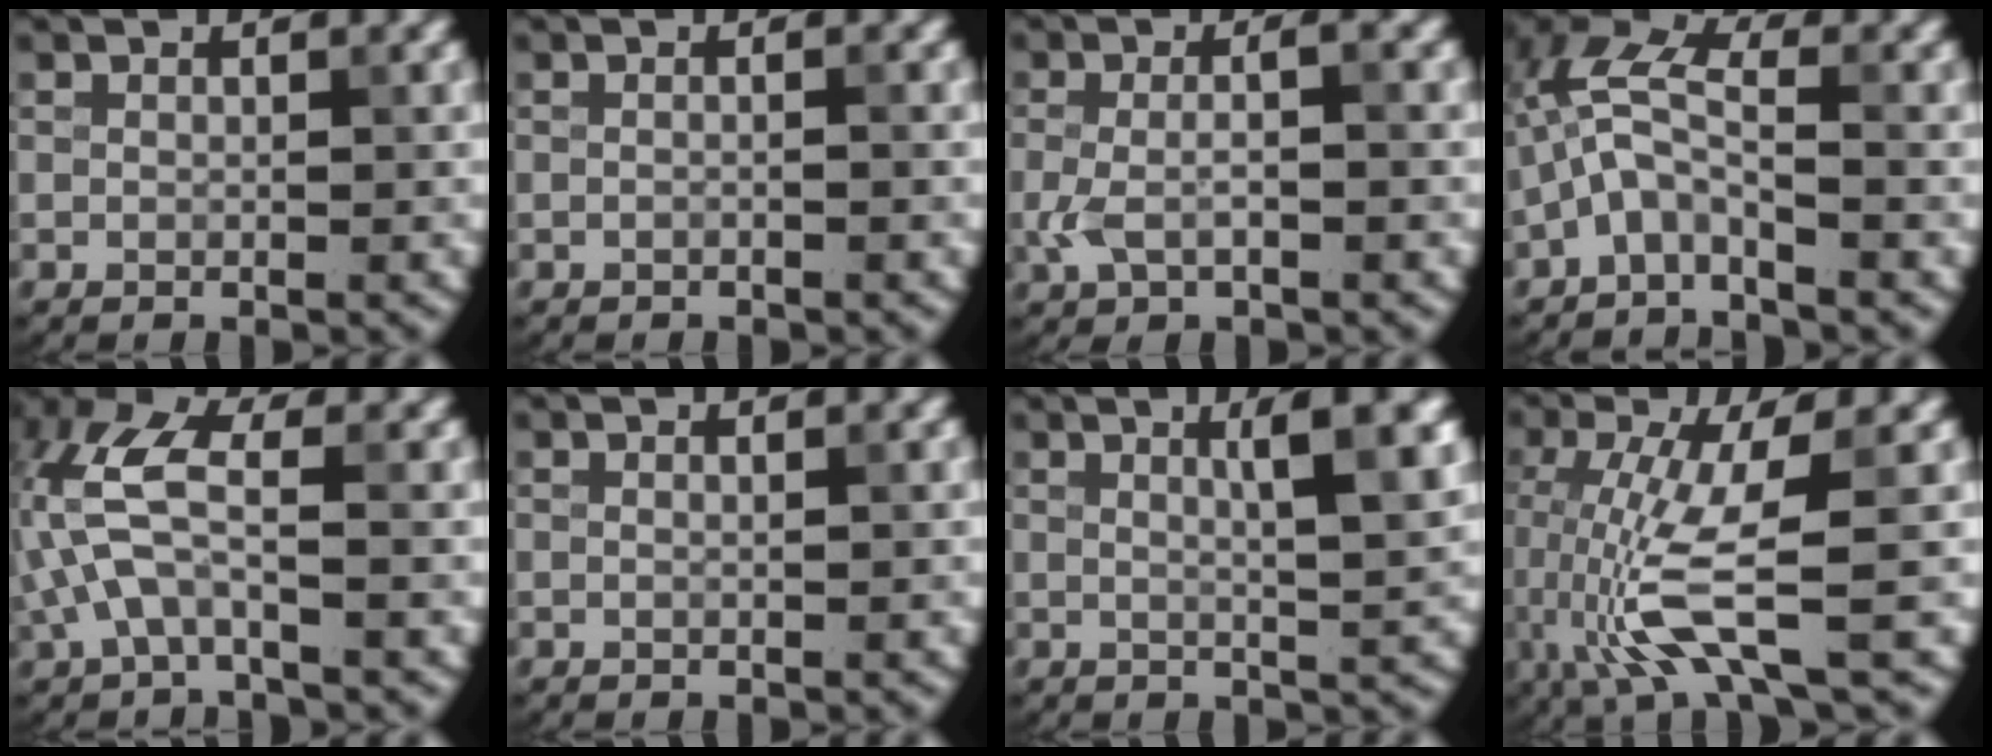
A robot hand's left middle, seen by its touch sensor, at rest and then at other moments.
{"total": 1.0, "force": [0.0, 0.4, 0.9], "torque": [-0.009, -0.016, -0.016]}
{"total": 3.1, "force": [-0.3, 0.9, 2.9], "torque": [-0.064, -0.002, -0.008]}
{"total": 4.3, "force": [-1.7, 1.4, 3.7], "torque": [-0.081, 0.019, -0.047]}
{"total": 6.1, "force": [-0.9, 2.8, 5.4], "torque": [-0.132, 0.022, -0.025]}
{"total": 0.8, "force": [0.2, 0.3, 0.7], "torque": [-0.008, -0.001, -0.005]}
{"total": 4.8, "force": [1.5, 0.9, 4.5], "torque": [-0.055, 0.004, 0.020]}
{"total": 7.5, "force": [-1.5, 1.6, 7.1], "torque": [-0.163, -0.015, -0.024]}